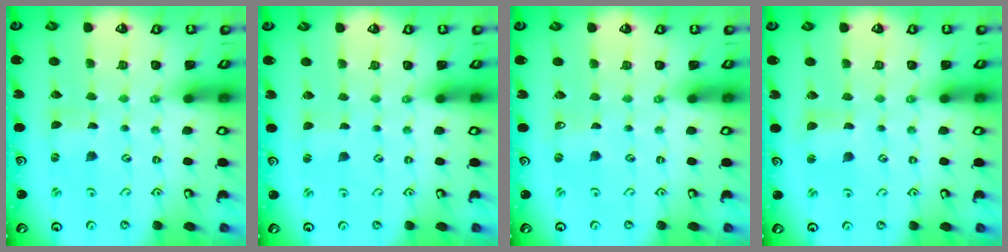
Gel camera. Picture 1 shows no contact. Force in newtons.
{"total": 0.9, "press": 0.9, "slide": 0.1}
{"total": 0.0}
{"total": 2.1, "press": 2.1, "slide": 0.3}